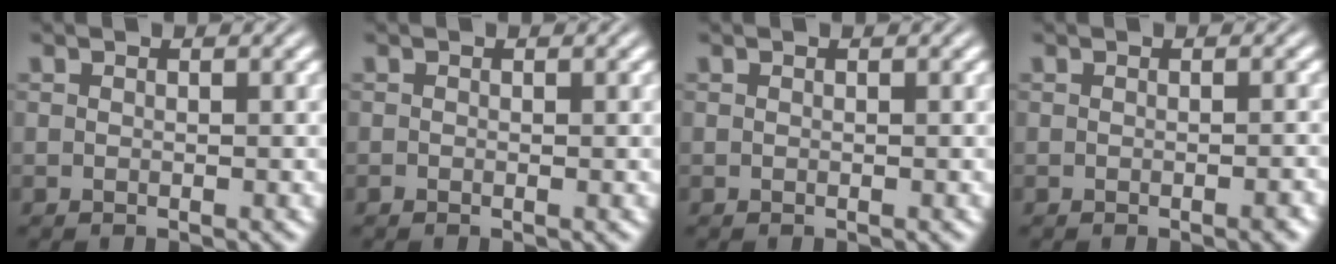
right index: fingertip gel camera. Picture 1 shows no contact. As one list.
[{"total": 0.9, "force": [-0.5, -0.7, 0.0], "torque": [0.011, 0.001, -0.008]}, {"total": 0.0}, {"total": 0.9, "force": [-0.8, 0.0, 0.5], "torque": [-0.001, 0.012, -0.018]}]